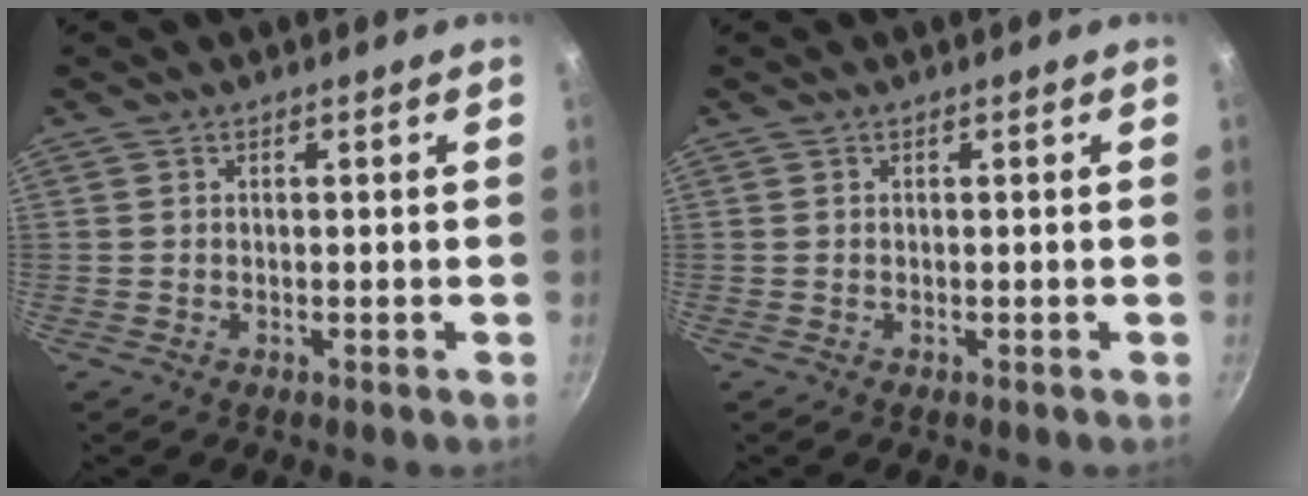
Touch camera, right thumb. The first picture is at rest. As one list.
[{"total": 0.0}]